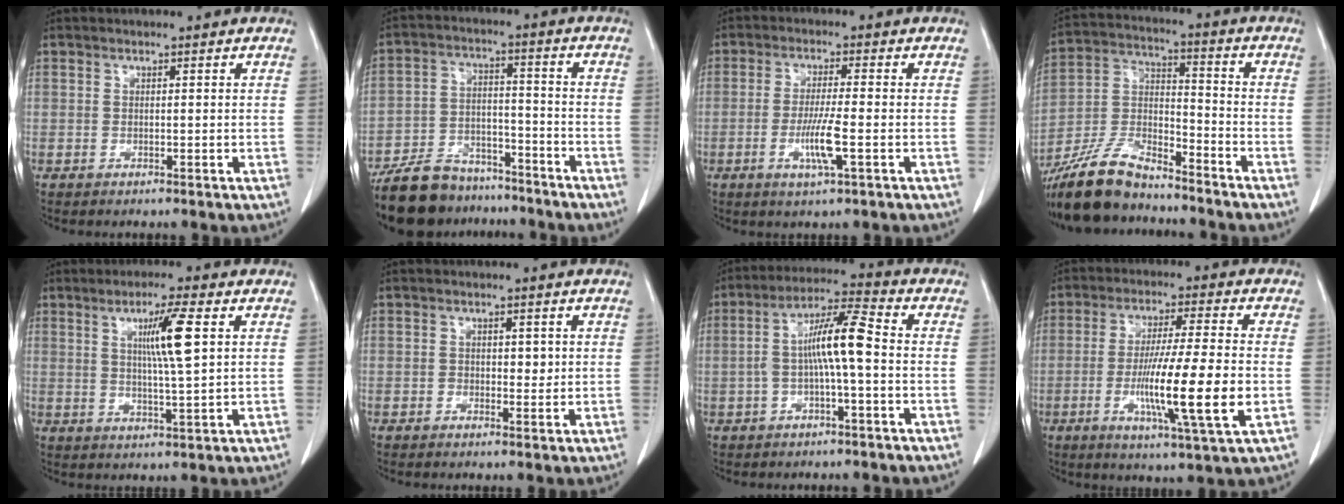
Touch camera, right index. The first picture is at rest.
{"total": 13.4, "force": [-11.4, 5.8, 4.0], "torque": [-0.075, 0.014, -0.189]}
{"total": 5.9, "force": [-1.7, 0.0, 5.6], "torque": [-0.103, -0.011, -0.031]}
{"total": 13.1, "force": [-11.3, 4.1, 5.2], "torque": [-0.108, 0.004, -0.209]}
{"total": 7.6, "force": [2.3, -0.3, 7.3], "torque": [-0.128, -0.004, 0.040]}
{"total": 2.2, "force": [0.4, 1.4, 1.7], "torque": [-0.013, 0.002, 0.006]}
{"total": 8.6, "force": [-0.5, 0.9, 8.6], "torque": [-0.155, 0.027, -0.014]}
{"total": 13.8, "force": [-2.9, -0.2, 13.5], "torque": [-0.235, -0.019, -0.053]}